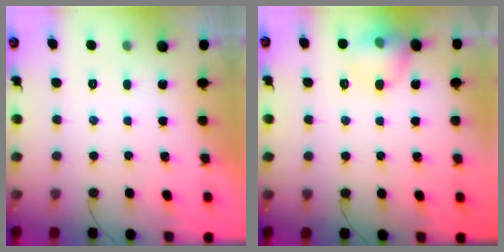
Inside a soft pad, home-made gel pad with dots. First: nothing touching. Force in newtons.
{"total": 10.2, "press": 10.0, "slide": 2.0}